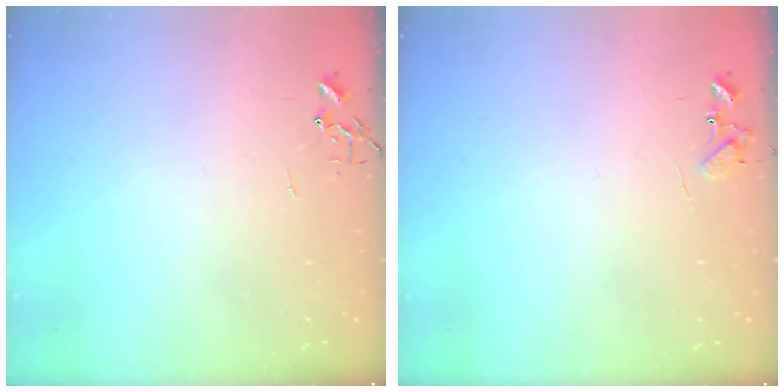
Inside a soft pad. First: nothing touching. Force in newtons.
{"total": 7.6, "press": 7.6, "slide": 0.6}